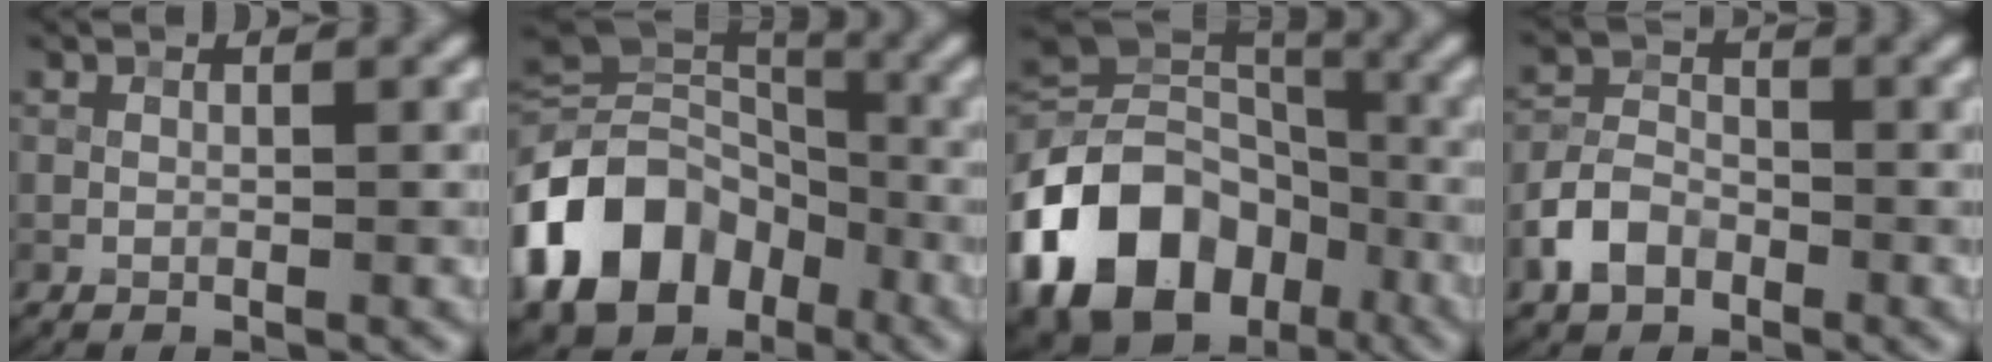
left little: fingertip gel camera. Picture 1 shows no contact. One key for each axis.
{"total": 13.5, "fx": -5.5, "fy": 9.7, "fz": 7.5, "tx": -0.161, "ty": -0.003, "tz": -0.112}
{"total": 15.5, "fx": -6.8, "fy": 11.2, "fz": 8.2, "tx": -0.181, "ty": -0.010, "tz": -0.132}
{"total": 4.0, "fx": -2.2, "fy": 2.7, "fz": 2.0, "tx": -0.038, "ty": 0.003, "tz": -0.049}